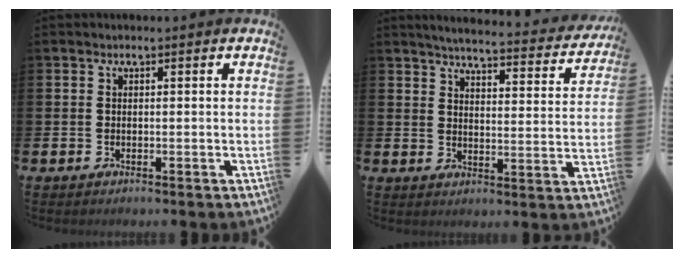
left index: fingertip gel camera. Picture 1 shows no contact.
{"total": 4.7, "force": [4.4, 0.2, 1.5], "torque": [-0.038, -0.038, 0.069]}